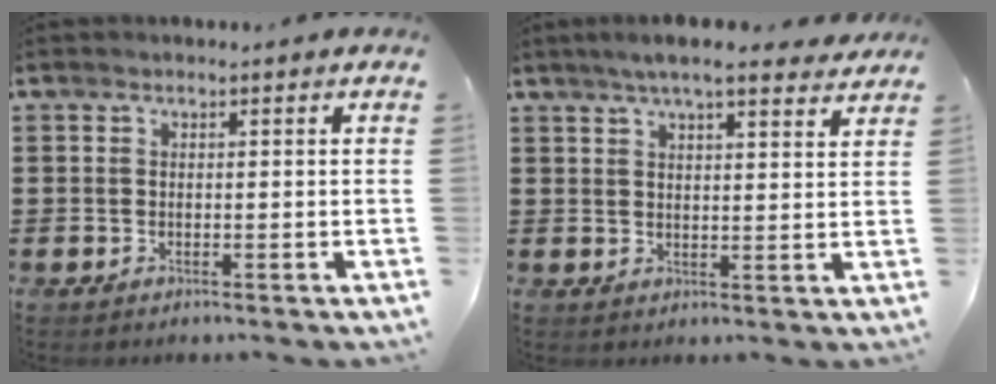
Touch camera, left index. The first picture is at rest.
{"total": 5.5, "force": [4.7, 0.7, 2.8], "torque": [-0.064, -0.005, 0.085]}